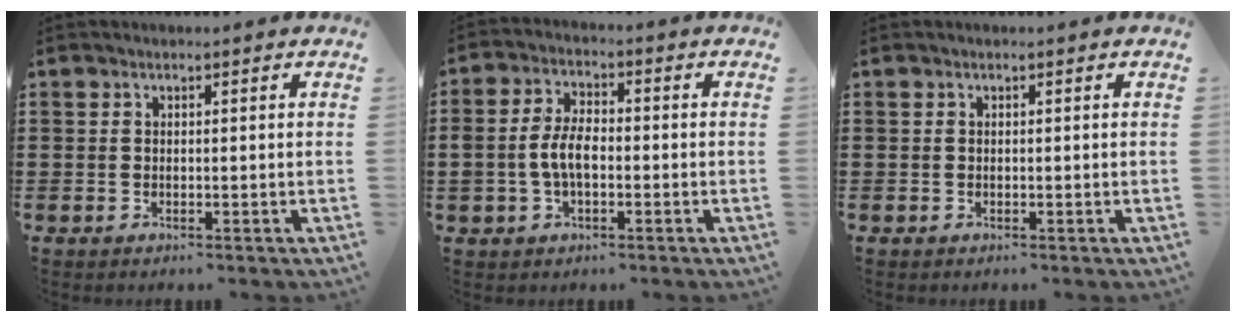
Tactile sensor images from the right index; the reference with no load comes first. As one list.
[{"total": 5.6, "force": [-1.0, 3.1, 4.5], "torque": [-0.110, -0.001, -0.025]}, {"total": 0.0}]